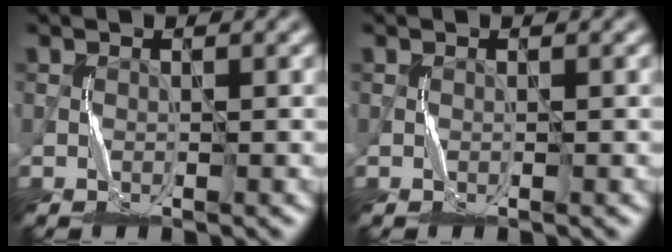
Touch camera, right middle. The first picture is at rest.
{"total": 0.0}